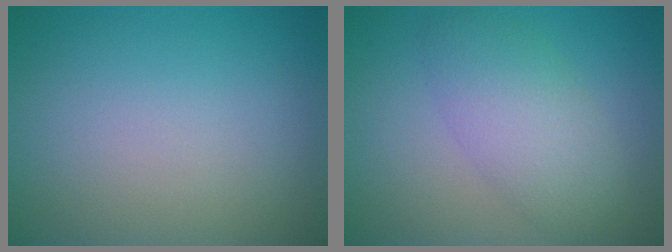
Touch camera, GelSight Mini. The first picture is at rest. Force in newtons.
{"total": 4.7, "press": 4.7, "slide": 0.1}